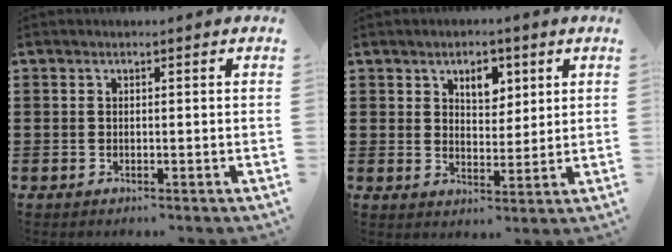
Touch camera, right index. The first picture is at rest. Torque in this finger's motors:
{"motor_torque": [0.08, -0.03, 0.14, 0.08]}